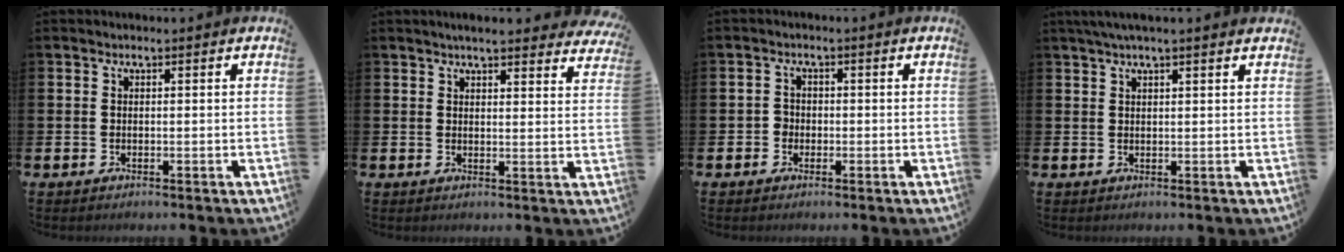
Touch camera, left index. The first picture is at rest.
{"total": 4.2, "force": [4.1, 0.4, 1.2], "torque": [-0.020, -0.020, 0.071]}
{"total": 1.6, "force": [-0.7, 1.5, 0.2], "torque": [-0.002, 0.003, -0.018]}
{"total": 2.5, "force": [2.1, 0.0, 1.4], "torque": [-0.027, 0.000, 0.037]}